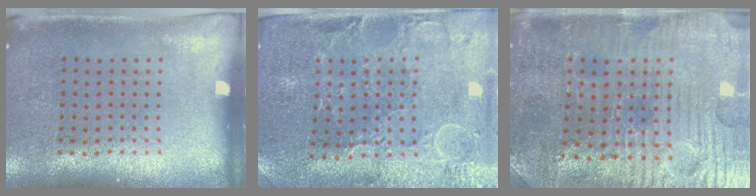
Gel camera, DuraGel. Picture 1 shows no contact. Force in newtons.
{"total": 0.8, "press": 0.7, "slide": 0.4}
{"total": 3.7, "press": 3.7, "slide": 0.5}